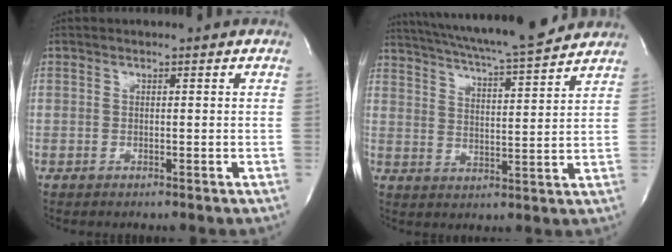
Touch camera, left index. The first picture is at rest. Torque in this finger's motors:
{"motor_torque": [1.08, -1.06, 0.53, 0.09]}